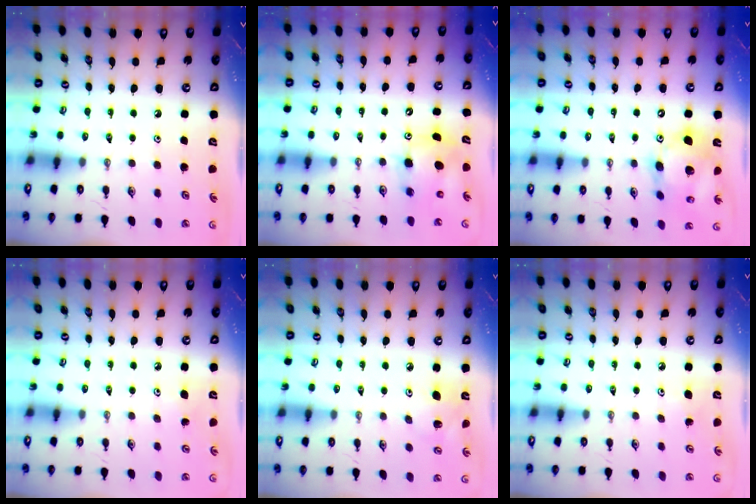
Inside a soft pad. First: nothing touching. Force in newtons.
{"total": 7.9, "press": 7.6, "slide": 2.3}
{"total": 15.6, "press": 15.4, "slide": 2.8}
{"total": 5.2, "press": 4.9, "slide": 1.4}
{"total": 7.8, "press": 7.7, "slide": 1.3}
{"total": 5.2, "press": 4.9, "slide": 1.4}